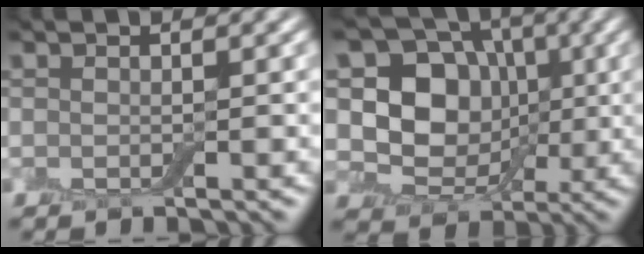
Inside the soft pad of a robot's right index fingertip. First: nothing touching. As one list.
[{"total": 7.7, "force": [0.7, 6.4, 4.3], "torque": [-0.064, -0.005, -0.001]}]